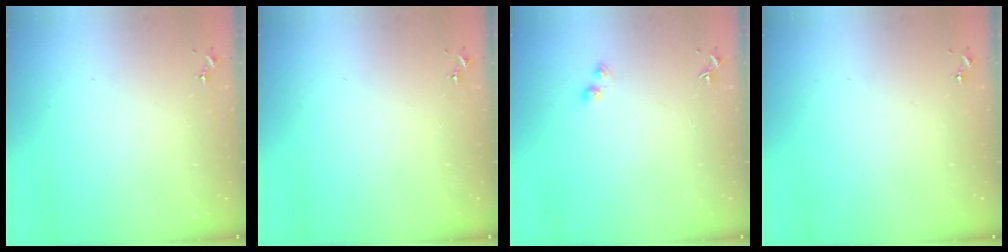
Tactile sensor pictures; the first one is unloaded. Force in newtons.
{"total": 0.0}
{"total": 2.9, "press": 2.9, "slide": 0.5}
{"total": 0.0}